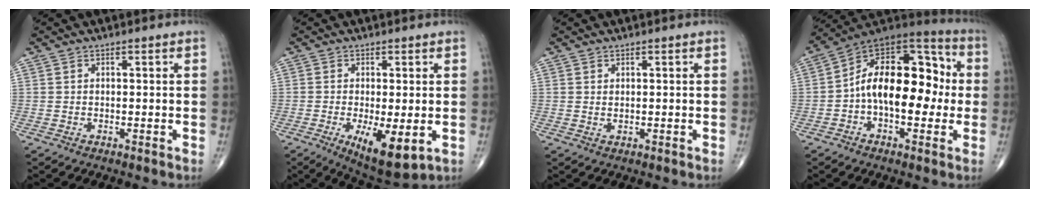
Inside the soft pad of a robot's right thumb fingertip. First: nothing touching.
{"total": 9.6, "force": [-2.6, 3.4, 8.6], "torque": [-0.135, -0.022, -0.033]}
{"total": 0.8, "force": [0.4, 0.3, 0.6], "torque": [-0.010, -0.002, 0.008]}
{"total": 19.6, "force": [-0.8, 11.0, 16.2], "torque": [-0.223, 0.046, -0.022]}